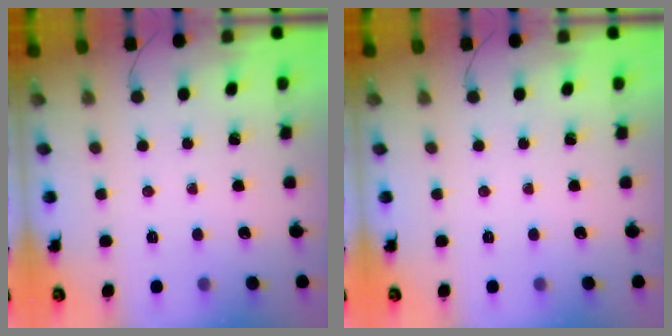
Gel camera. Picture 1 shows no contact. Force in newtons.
{"total": 0.0}